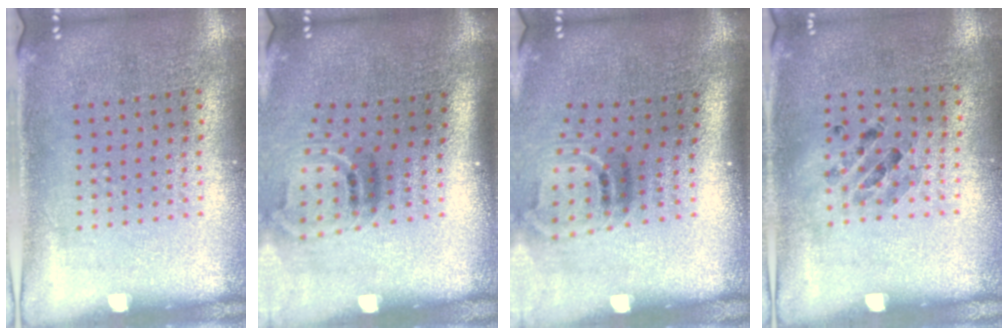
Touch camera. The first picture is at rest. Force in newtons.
{"total": 2.0, "press": 1.2, "slide": 1.6}
{"total": 2.0, "press": 1.2, "slide": 1.6}
{"total": 0.9, "press": 0.8, "slide": 0.2}